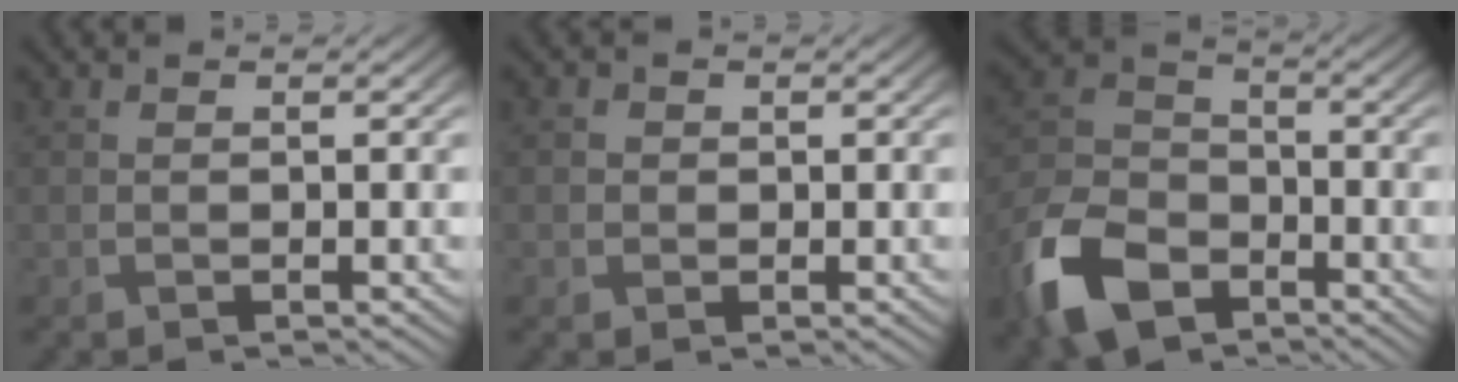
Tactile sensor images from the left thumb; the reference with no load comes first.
{"total": 1.2, "force": [0.0, 1.2, 0.1], "torque": [0.002, -0.002, -0.002]}
{"total": 12.8, "force": [-7.3, 7.8, 7.1], "torque": [-0.185, -0.023, -0.154]}